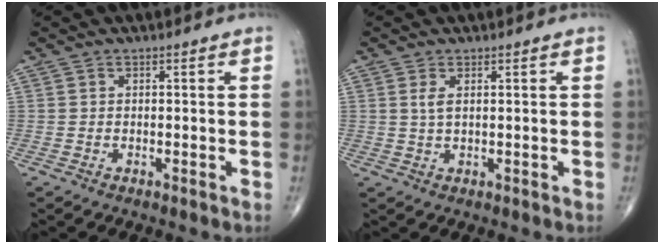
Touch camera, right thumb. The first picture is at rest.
{"total": 2.0, "force": [0.6, 0.7, 1.7], "torque": [-0.041, 0.001, 0.019]}